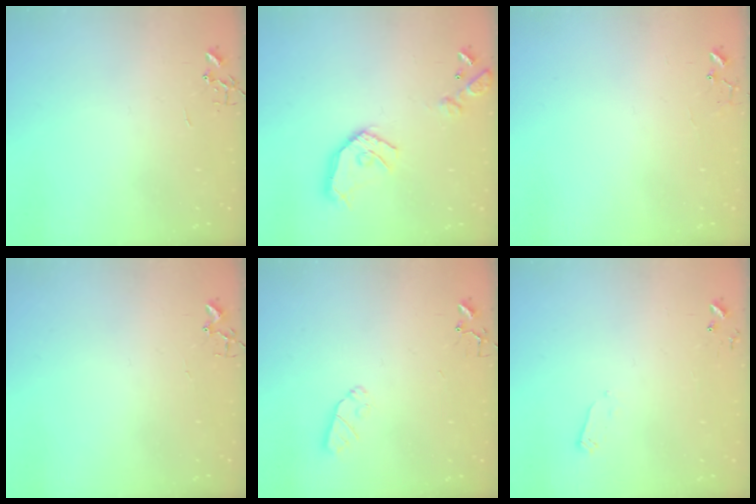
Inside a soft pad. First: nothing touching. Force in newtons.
{"total": 14.7, "press": 14.6, "slide": 1.6}
{"total": 6.1, "press": 6.0, "slide": 0.4}
{"total": 1.8, "press": 1.8, "slide": 0.2}
{"total": 6.2, "press": 6.2, "slide": 0.3}
{"total": 2.4, "press": 2.4, "slide": 0.4}